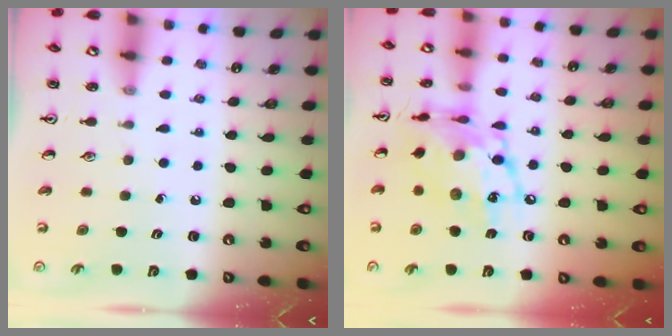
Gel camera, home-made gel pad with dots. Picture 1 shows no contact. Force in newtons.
{"total": 15.5, "press": 15.4, "slide": 1.0}